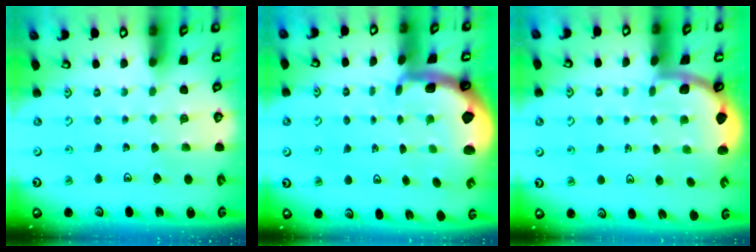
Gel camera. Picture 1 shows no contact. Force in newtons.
{"total": 1.9, "press": 1.9, "slide": 0.4}
{"total": 1.8, "press": 1.7, "slide": 0.0}